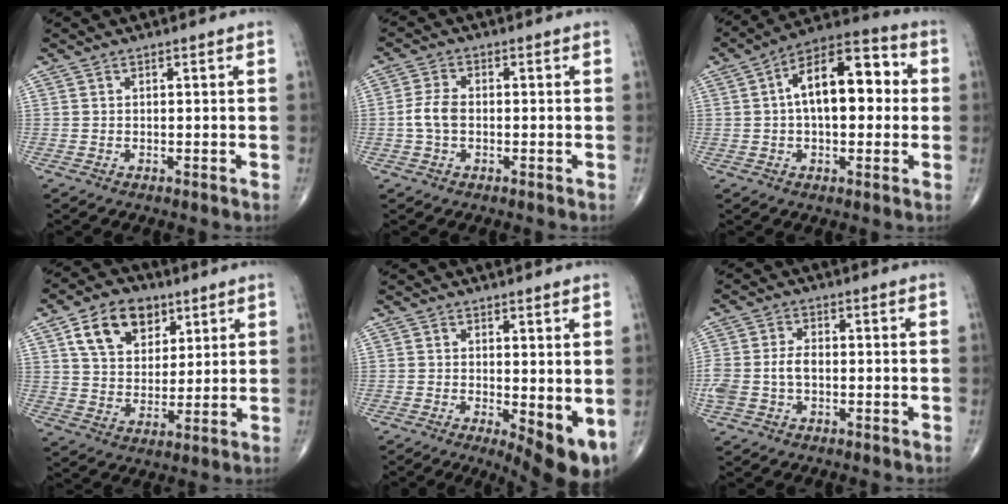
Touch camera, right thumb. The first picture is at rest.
{"total": 4.3, "force": [-0.6, 2.6, 3.3], "torque": [-0.074, 0.011, -0.017]}
{"total": 15.7, "force": [1.9, 8.1, 13.3], "torque": [-0.185, 0.038, 0.020]}
{"total": 12.7, "force": [5.9, 8.7, 7.1], "torque": [-0.091, -0.017, 0.106]}
{"total": 8.2, "force": [-1.0, 3.0, 7.6], "torque": [-0.105, -0.021, -0.006]}
{"total": 6.1, "force": [-0.8, 3.9, 4.7], "torque": [-0.116, 0.019, -0.015]}